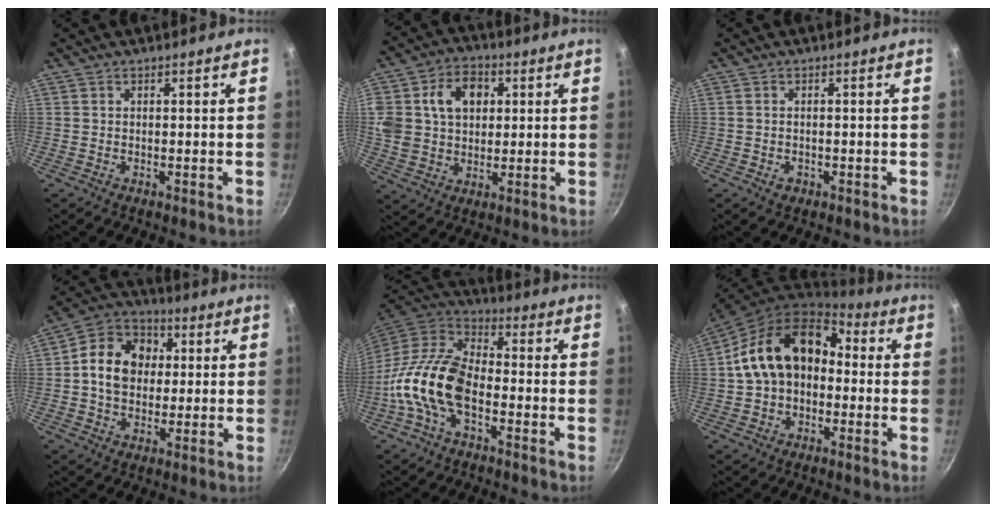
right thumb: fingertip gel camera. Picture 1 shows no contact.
{"total": 14.6, "force": [3.5, 11.4, 8.4], "torque": [-0.142, 0.014, 0.057]}
{"total": 1.5, "force": [-0.6, 1.1, 0.8], "torque": [-0.013, 0.002, -0.007]}
{"total": 12.6, "force": [1.3, 10.1, 7.5], "torque": [-0.100, 0.020, 0.004]}
{"total": 15.7, "force": [-4.7, 8.9, 12.0], "torque": [-0.215, 0.046, -0.107]}
{"total": 16.2, "force": [0.5, 11.8, 11.1], "torque": [-0.159, 0.050, -0.003]}